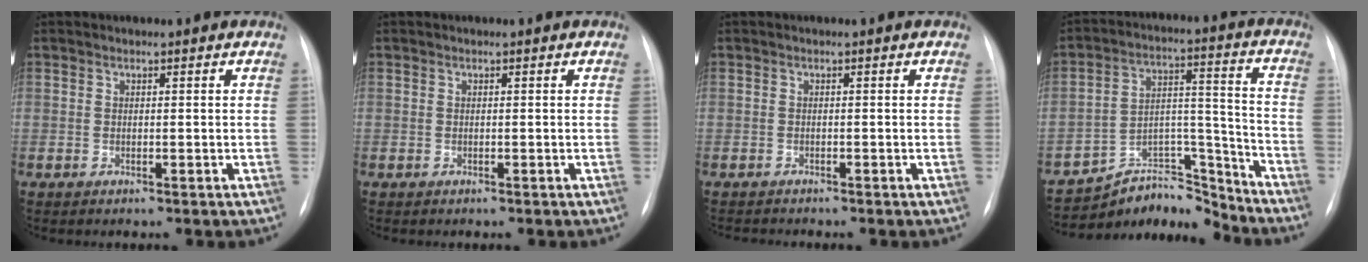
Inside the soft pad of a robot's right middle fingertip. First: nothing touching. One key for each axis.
{"total": 0.0}
{"total": 1.6, "fx": -1.6, "fy": 0.0, "fz": 0.2, "tx": 0.000, "ty": -0.006, "tz": -0.023}
{"total": 12.2, "fx": -11.9, "fy": 2.9, "fz": 0.2, "tx": 0.008, "ty": 0.067, "tz": -0.198}